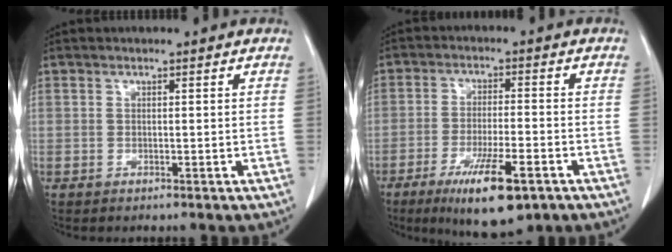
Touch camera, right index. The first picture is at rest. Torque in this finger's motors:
{"motor_torque": [1.17, -0.64, 0.49, 0.15]}